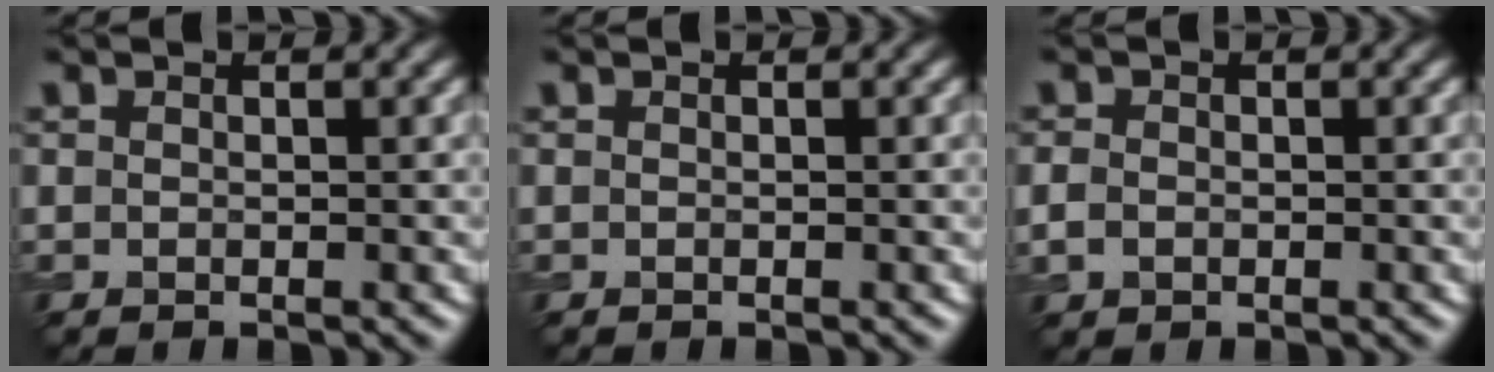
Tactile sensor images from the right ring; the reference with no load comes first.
{"total": 0.0}
{"total": 1.3, "force": [-0.3, 1.1, 0.7], "torque": [-0.013, -0.003, -0.010]}